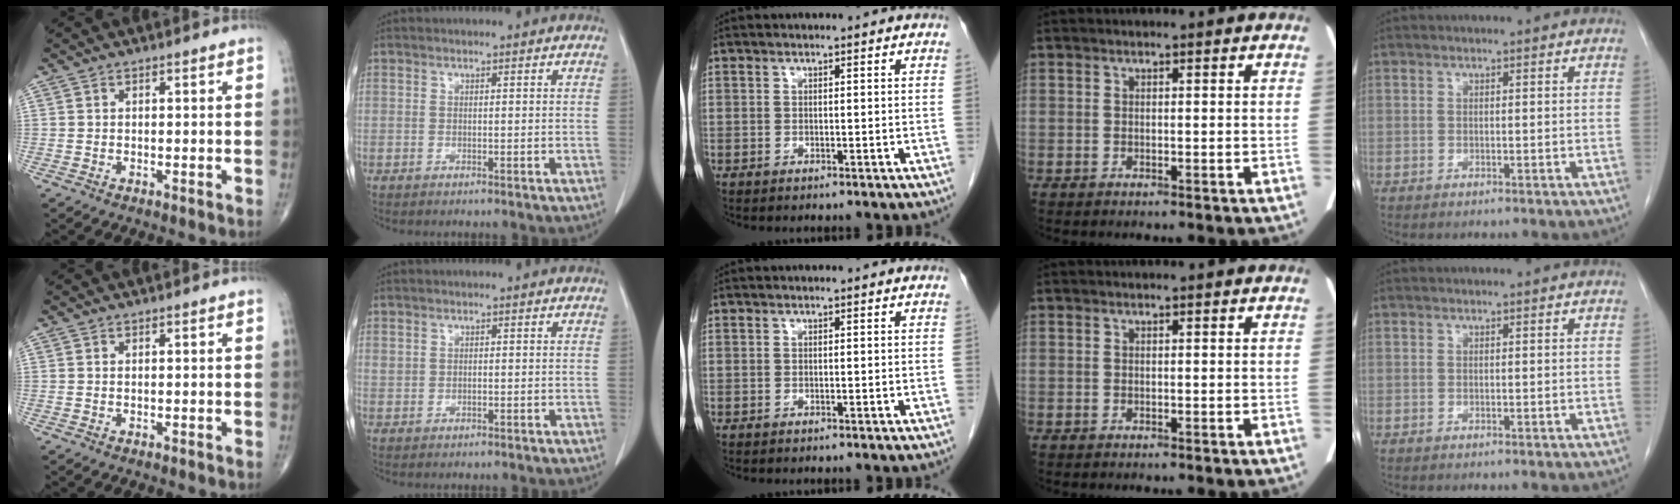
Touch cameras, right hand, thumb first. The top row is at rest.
{"index": {"total": 1.8, "force": [0.1, 1.5, 1.1], "torque": [-0.033, 0.017, 0.009]}}